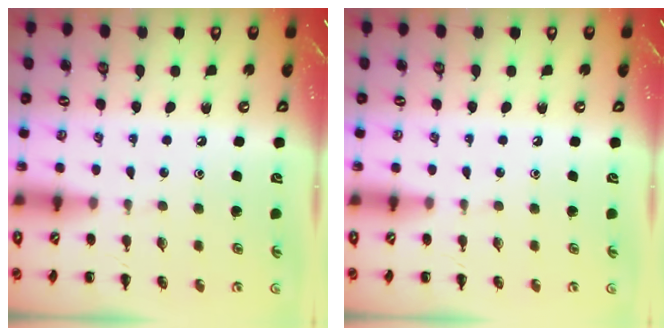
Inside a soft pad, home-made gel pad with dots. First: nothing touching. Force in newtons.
{"total": 0.0}